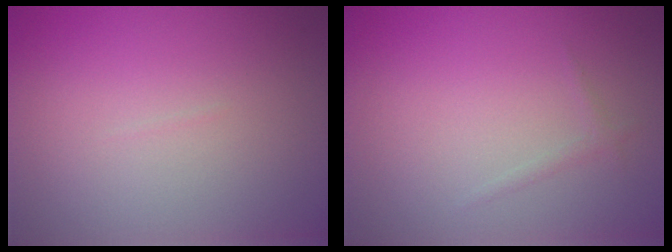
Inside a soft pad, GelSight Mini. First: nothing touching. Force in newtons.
{"total": 0.7, "press": 0.7, "slide": 0.0}